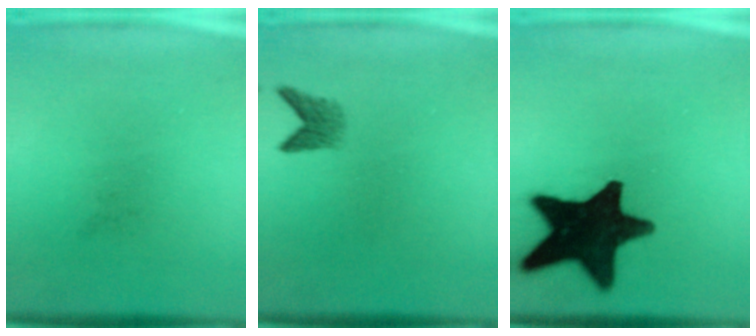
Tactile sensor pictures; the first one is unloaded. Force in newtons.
{"total": 2.0}
{"total": 18.5}